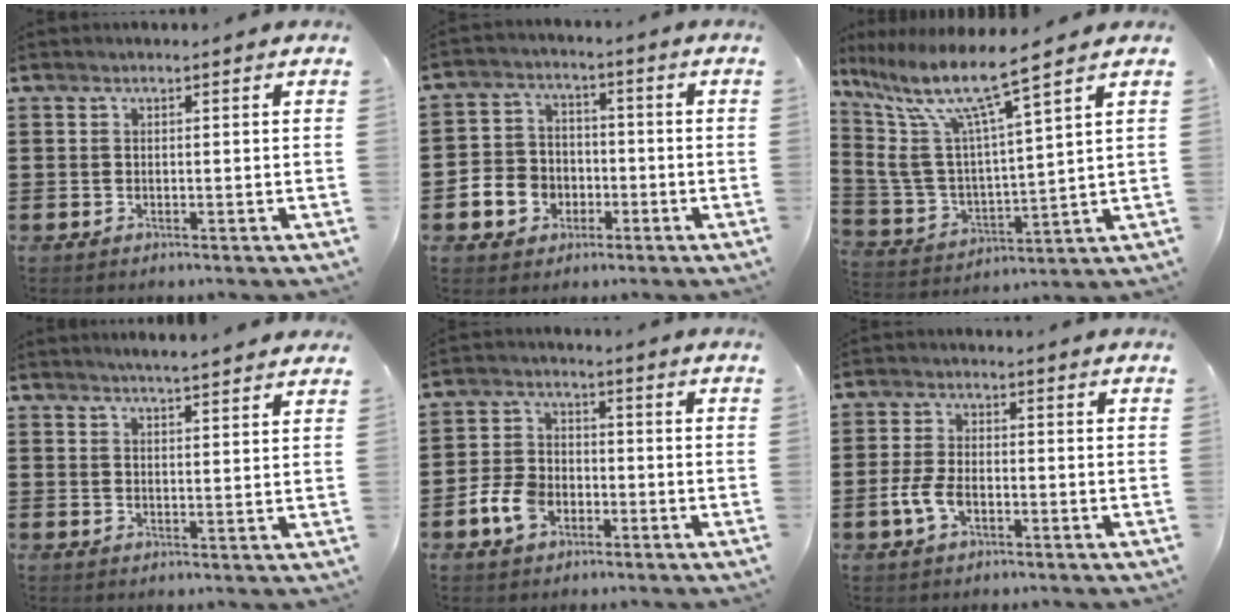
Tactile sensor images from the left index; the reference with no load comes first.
{"total": 5.8, "force": [-2.2, 5.1, 1.7], "torque": [-0.057, 0.013, -0.045]}
{"total": 11.6, "force": [8.3, 1.6, 8.0], "torque": [-0.191, -0.053, 0.136]}
{"total": 2.8, "force": [2.8, -0.4, 0.5], "torque": [-0.017, -0.007, 0.051]}
{"total": 6.3, "force": [-2.8, 4.2, 3.7], "torque": [-0.091, 0.009, -0.057]}
{"total": 4.8, "force": [-1.7, 2.6, 3.6], "torque": [-0.089, -0.002, -0.036]}